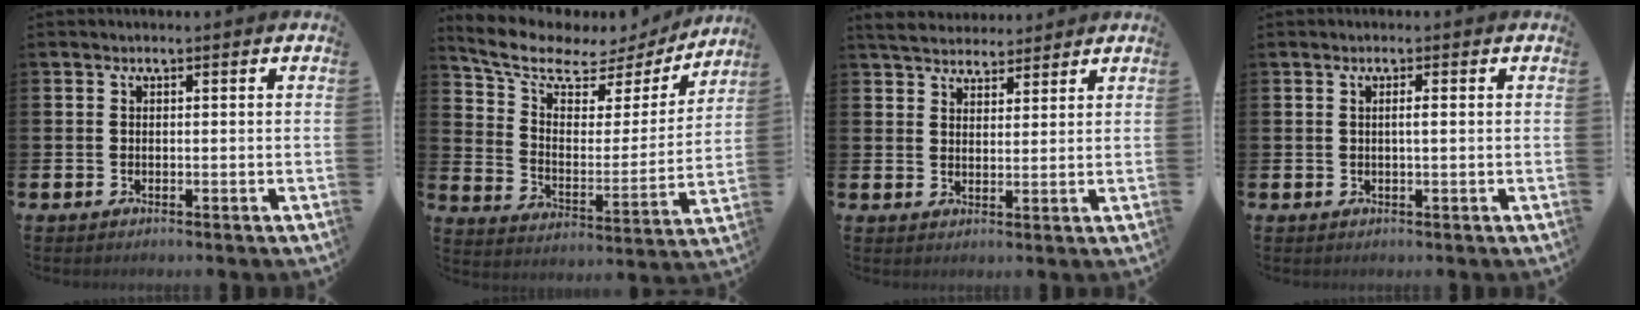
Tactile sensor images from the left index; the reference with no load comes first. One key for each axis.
{"total": 8.4, "fx": 6.9, "fy": 3.8, "fz": 3.1, "tx": -0.104, "ty": -0.043, "tz": 0.116}
{"total": 4.5, "fx": 4.3, "fy": 1.1, "fz": 0.4, "tx": -0.021, "ty": -0.017, "tz": 0.079}
{"total": 0.9, "fx": 0.1, "fy": 0.0, "fz": 0.9, "tx": -0.022, "ty": 0.002, "tz": 0.002}